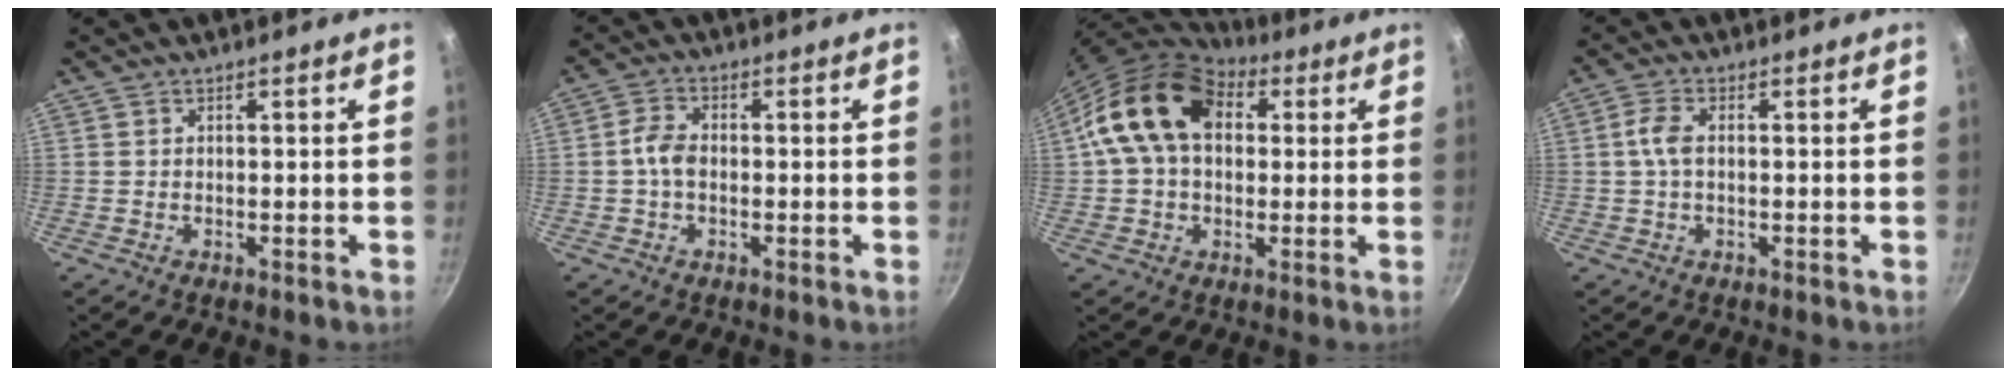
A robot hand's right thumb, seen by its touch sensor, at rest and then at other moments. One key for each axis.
{"total": 4.1, "fx": -0.4, "fy": 2.6, "fz": 3.1, "tx": -0.062, "ty": 0.015, "tz": -0.013}
{"total": 16.2, "fx": 3.5, "fy": 11.3, "fz": 11.0, "tx": -0.174, "ty": 0.026, "tz": 0.044}
{"total": 3.7, "fx": 0.2, "fy": 2.0, "fz": 3.2, "tx": -0.075, "ty": 0.009, "tz": -0.001}